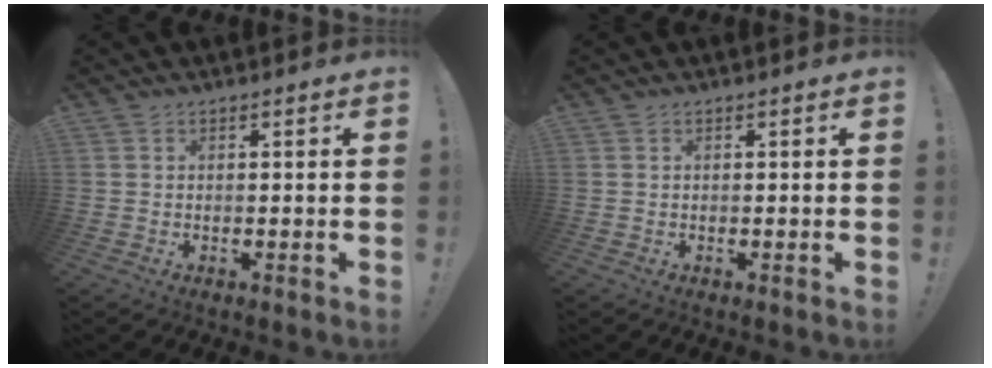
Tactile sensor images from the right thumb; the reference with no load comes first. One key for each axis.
{"total": 0.0}